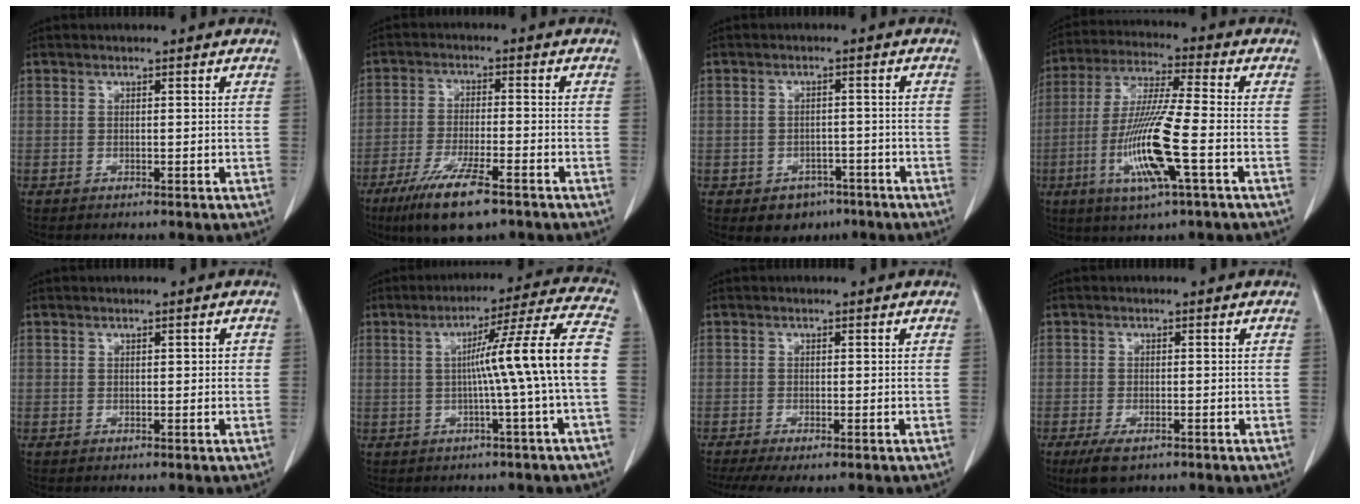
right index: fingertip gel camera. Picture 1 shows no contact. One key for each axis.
{"total": 10.3, "fx": -6.6, "fy": 1.6, "fz": 7.7, "tx": -0.144, "ty": -0.023, "tz": -0.110}
{"total": 4.7, "fx": -2.9, "fy": 3.4, "fz": 1.4, "tx": -0.011, "ty": 0.008, "tz": -0.032}
{"total": 13.5, "fx": -3.9, "fy": 0.4, "fz": 12.9, "tx": -0.265, "ty": -0.014, "tz": -0.075}
{"total": 1.0, "fx": 0.1, "fy": 0.5, "fz": 0.9, "tx": -0.011, "ty": 0.003, "tz": 0.003}
{"total": 12.4, "fx": -0.9, "fy": -2.2, "fz": 12.2, "tx": -0.169, "ty": 0.016, "tz": -0.012}
{"total": 5.3, "fx": -3.9, "fy": 1.0, "fz": 3.5, "tx": -0.060, "ty": -0.015, "tz": -0.063}
{"total": 4.0, "fx": -2.5, "fy": 1.4, "fz": 2.7, "tx": -0.060, "ty": -0.010, "tz": -0.038}